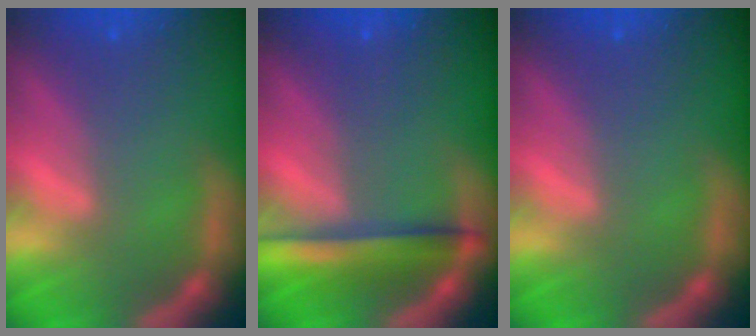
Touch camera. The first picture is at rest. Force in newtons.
{"total": 4.4}
{"total": 0.0}